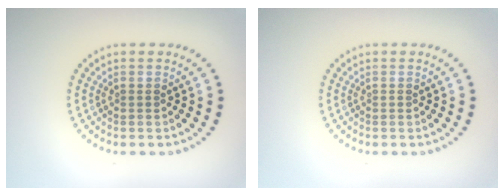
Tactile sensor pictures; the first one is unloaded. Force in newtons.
{"total": 0.0}